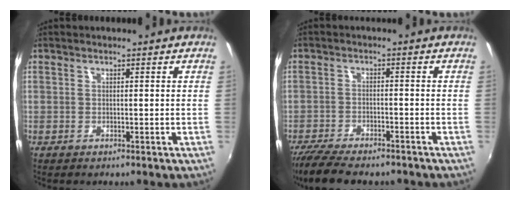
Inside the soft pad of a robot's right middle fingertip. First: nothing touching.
{"total": 11.8, "force": [-9.7, 3.0, 5.9], "torque": [-0.134, -0.033, -0.160]}